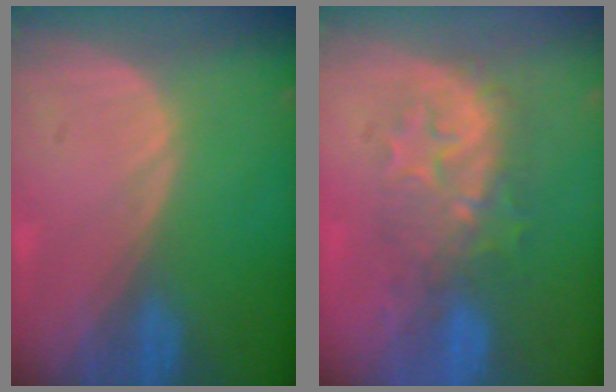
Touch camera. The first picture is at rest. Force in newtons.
{"total": 7.9, "press": 7.8, "slide": 1.4}